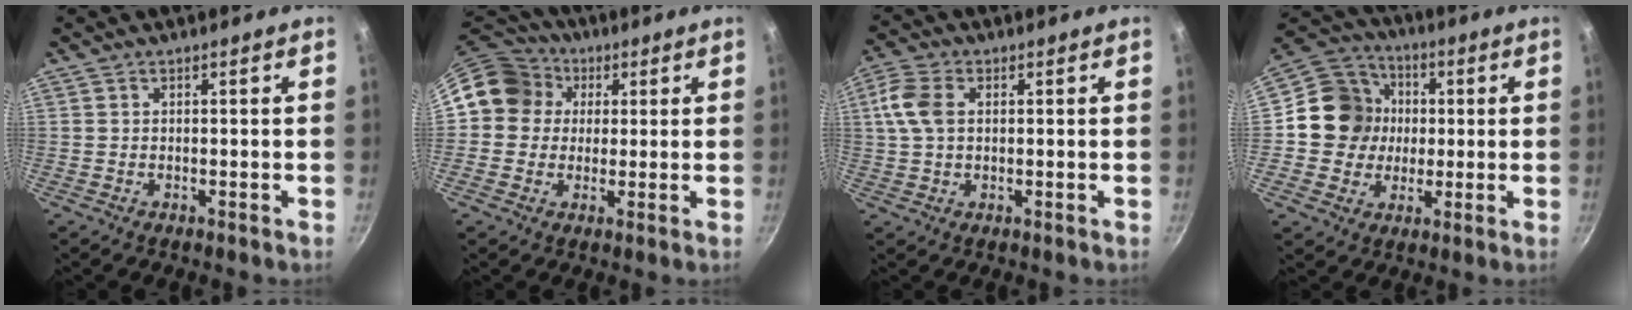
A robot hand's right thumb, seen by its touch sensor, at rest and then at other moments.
{"total": 11.4, "force": [2.3, 10.4, 3.9], "torque": [-0.039, 0.023, 0.020]}
{"total": 6.9, "force": [1.3, 4.4, 5.1], "torque": [-0.107, 0.010, 0.019]}
{"total": 13.1, "force": [0.5, 12.3, 4.6], "torque": [-0.047, 0.024, -0.007]}